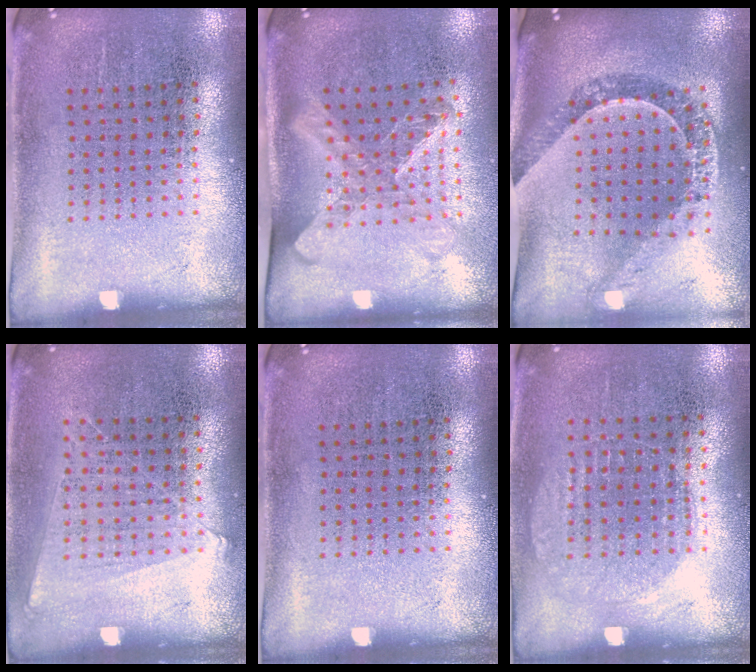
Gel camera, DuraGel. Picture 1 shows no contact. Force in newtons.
{"total": 1.6, "press": 1.3, "slide": 1.0}
{"total": 1.4, "press": 1.4, "slide": 0.4}
{"total": 1.0, "press": 0.9, "slide": 0.4}
{"total": 0.0}
{"total": 1.0, "press": 0.9, "slide": 0.3}